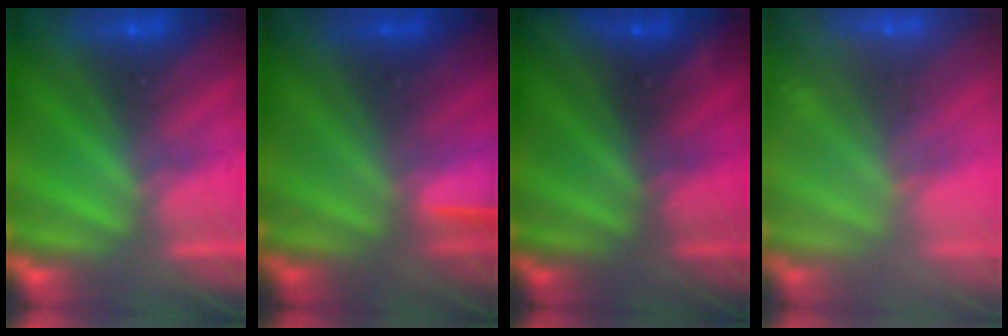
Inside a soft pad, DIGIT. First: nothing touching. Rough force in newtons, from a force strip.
{"total": 1.4}
{"total": 2.4}
{"total": 2.4}